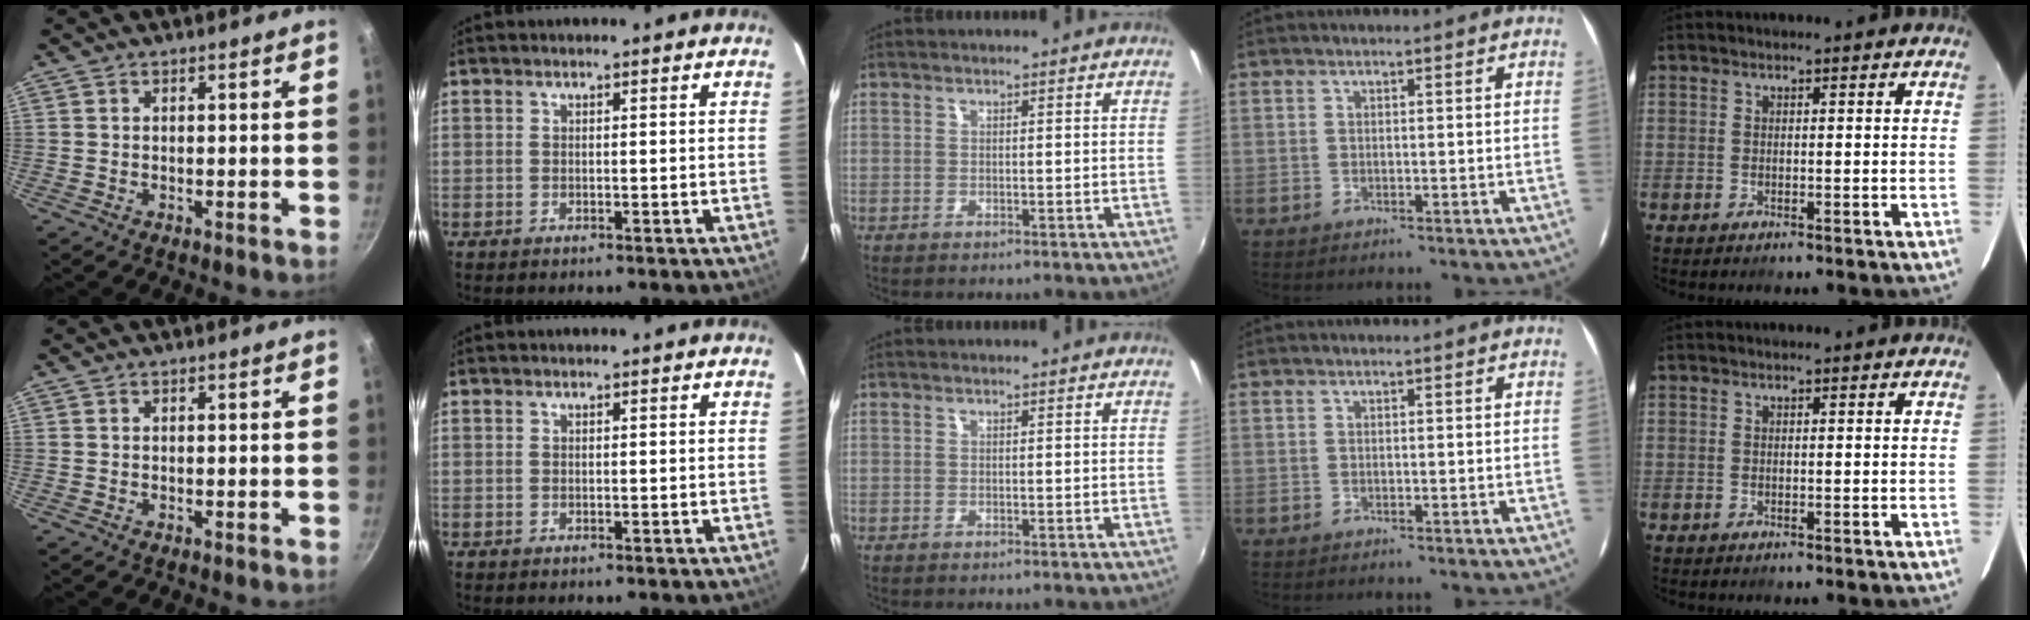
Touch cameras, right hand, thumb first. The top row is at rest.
{}